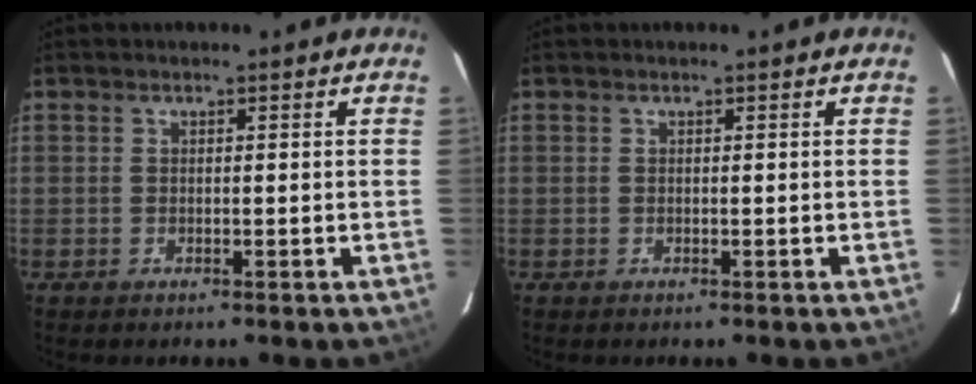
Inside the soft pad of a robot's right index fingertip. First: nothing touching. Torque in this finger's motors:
{"motor_torque": [0.10, 0.06, -0.01, 0.01]}